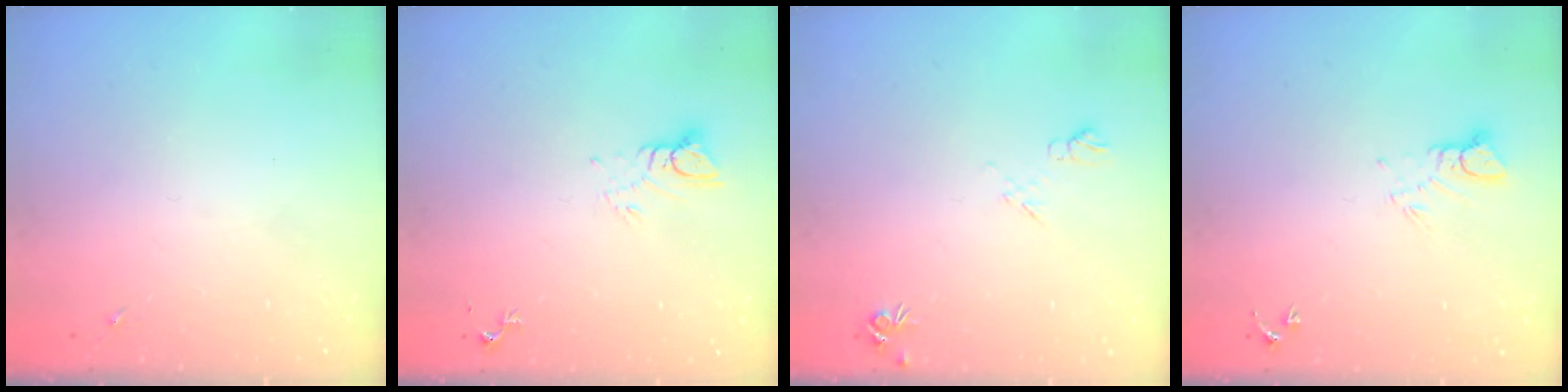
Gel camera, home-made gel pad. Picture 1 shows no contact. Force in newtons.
{"total": 4.4, "press": 4.4, "slide": 0.4}
{"total": 5.3, "press": 5.2, "slide": 0.9}
{"total": 4.7, "press": 4.7, "slide": 0.3}